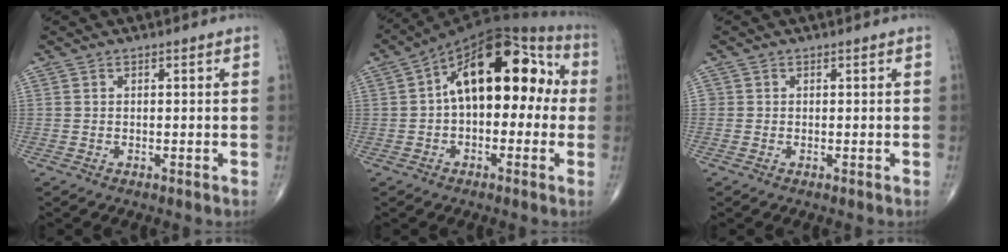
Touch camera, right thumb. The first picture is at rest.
{"total": 19.1, "force": [2.0, 10.5, 15.8], "torque": [-0.214, 0.052, 0.017]}
{"total": 0.6, "force": [0.0, 0.6, 0.0], "torque": [0.004, 0.003, -0.001]}